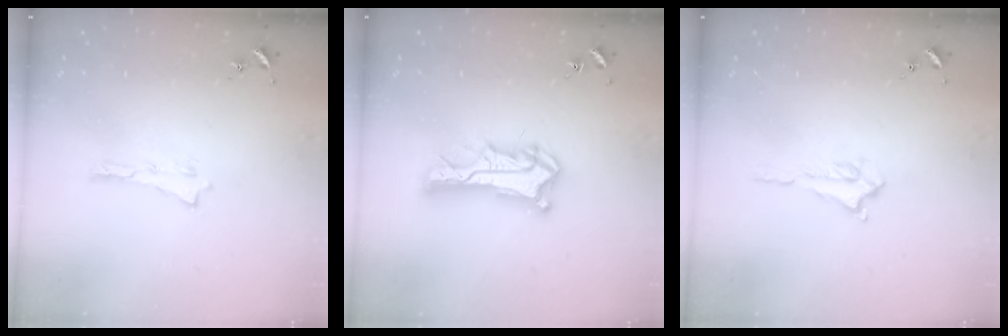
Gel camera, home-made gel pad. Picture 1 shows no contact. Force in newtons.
{"total": 8.4, "press": 8.3, "slide": 0.8}
{"total": 0.7, "press": 0.7, "slide": 0.2}